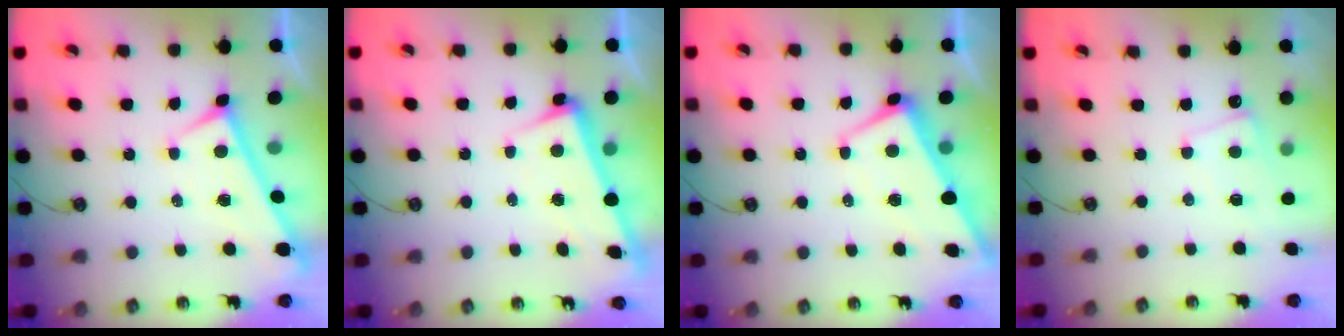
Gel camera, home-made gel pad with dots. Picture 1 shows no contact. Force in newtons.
{"total": 3.0, "press": 2.9, "slide": 1.0}
{"total": 1.5, "press": 1.4, "slide": 0.7}
{"total": 1.6, "press": 1.5, "slide": 0.5}